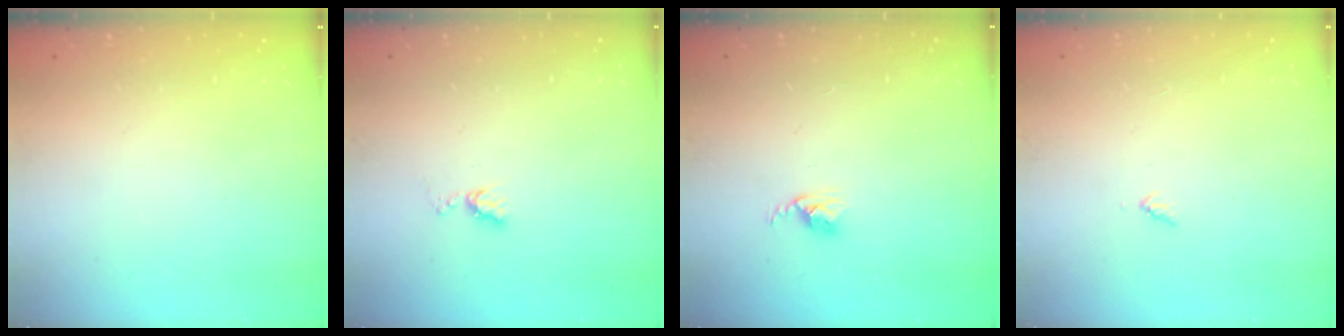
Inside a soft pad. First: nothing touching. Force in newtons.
{"total": 5.1, "press": 5.1, "slide": 0.5}
{"total": 2.8, "press": 2.7, "slide": 0.4}
{"total": 3.0, "press": 3.0, "slide": 0.3}